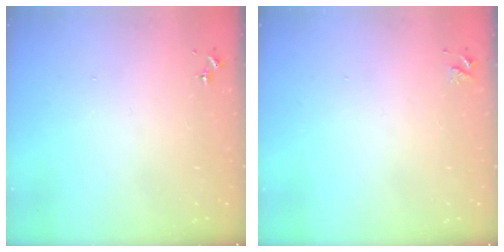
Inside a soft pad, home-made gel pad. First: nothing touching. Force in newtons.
{"total": 3.3, "press": 3.2, "slide": 0.4}